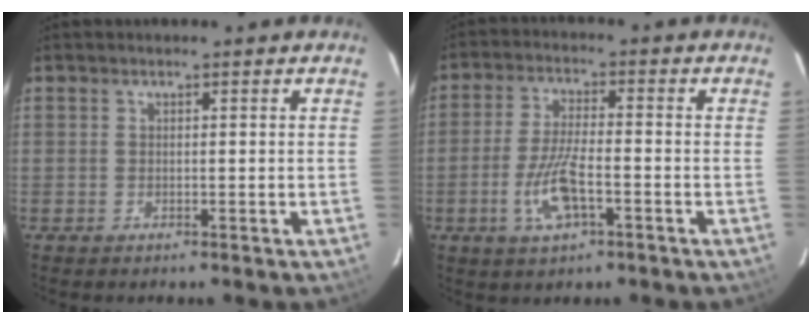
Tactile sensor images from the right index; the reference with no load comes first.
{"total": 8.3, "force": [-3.3, 2.5, 7.2], "torque": [-0.152, -0.003, -0.061]}